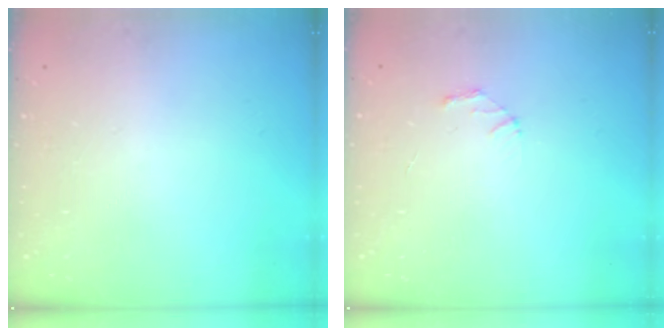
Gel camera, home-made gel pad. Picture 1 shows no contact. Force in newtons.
{"total": 2.1, "press": 2.1, "slide": 0.2}